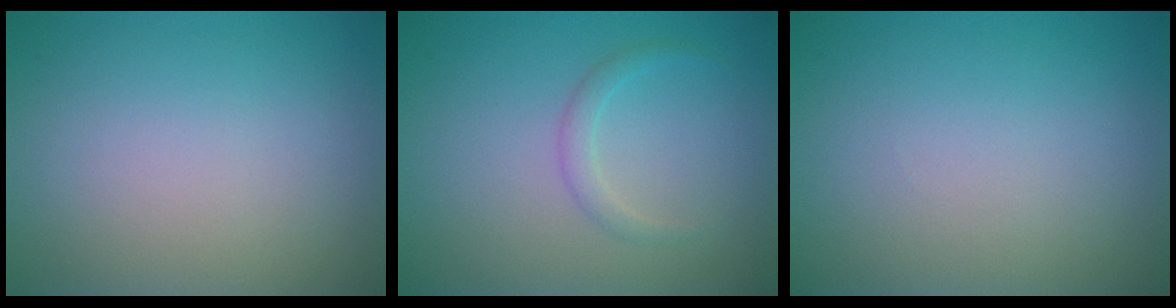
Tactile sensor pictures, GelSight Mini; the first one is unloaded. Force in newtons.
{"total": 1.2, "press": 1.2, "slide": 0.0}
{"total": 0.0}